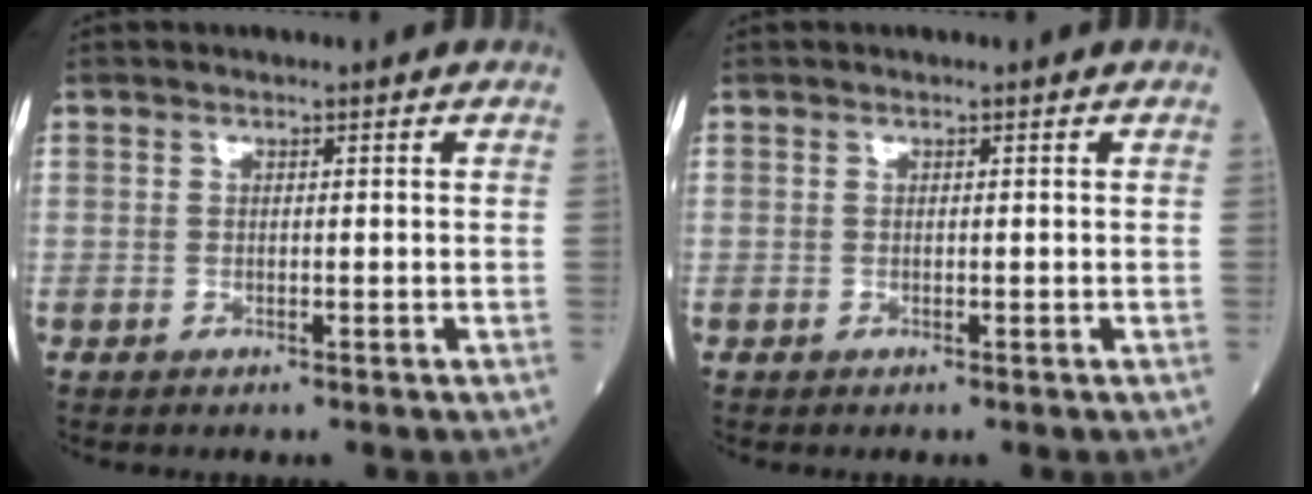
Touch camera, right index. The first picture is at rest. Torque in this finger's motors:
{"motor_torque": [0.00, 0.00, 0.02, -0.01]}